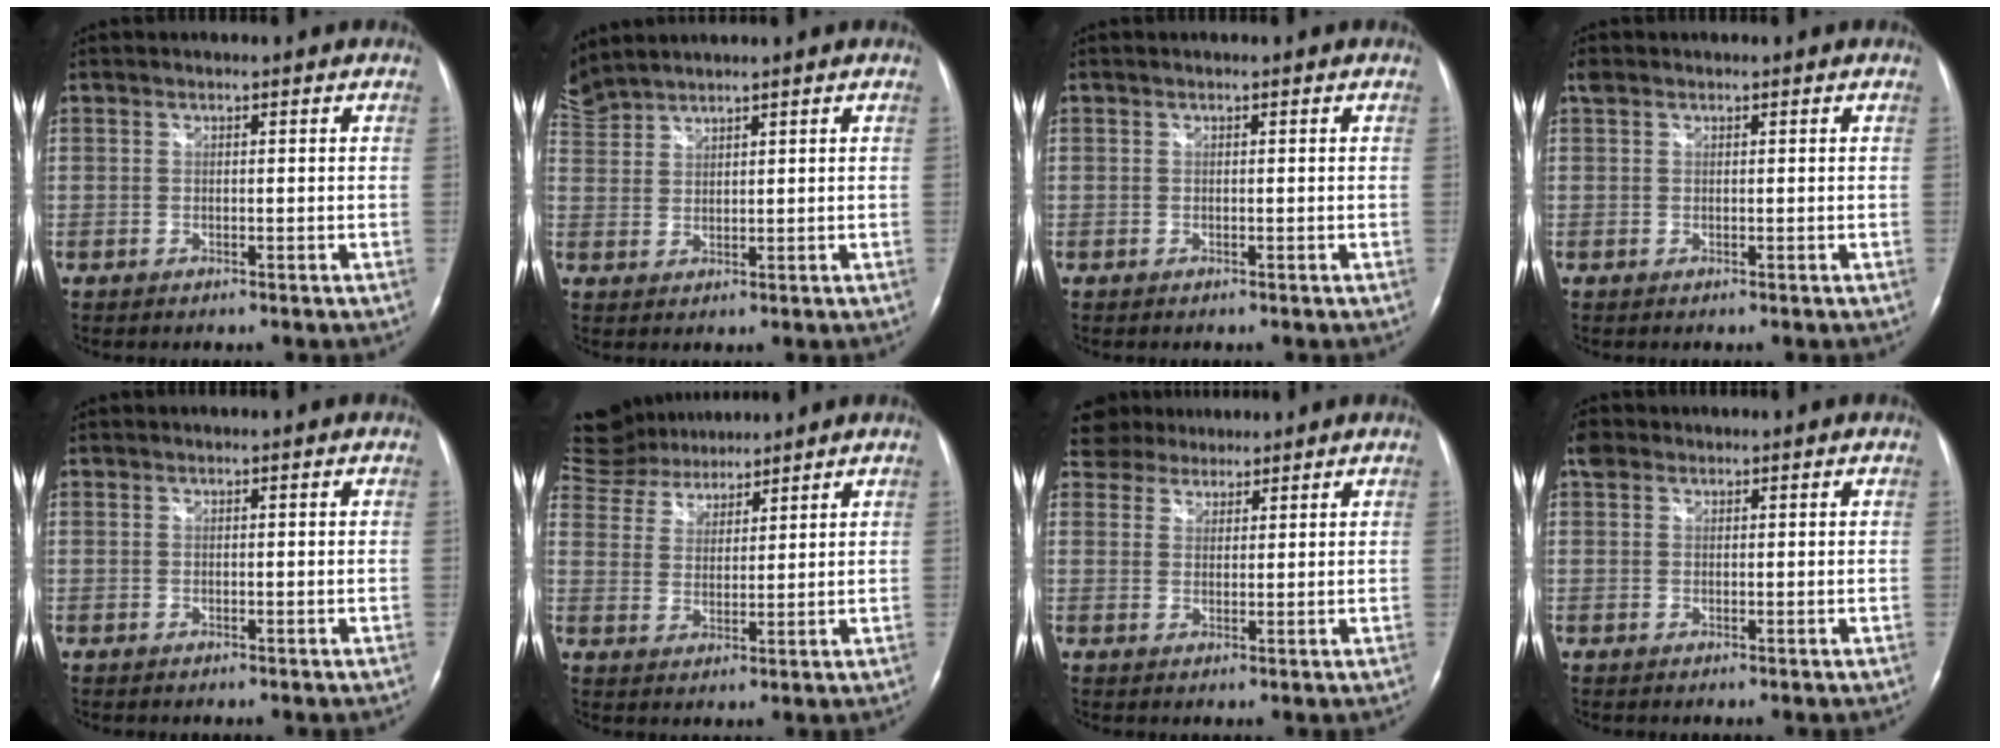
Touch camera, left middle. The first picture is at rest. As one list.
[{"total": 5.7, "force": [5.7, 0.7, 0.8], "torque": [-0.035, 0.015, 0.124]}, {"total": 0.0}, {"total": 1.2, "force": [0.8, 0.7, 0.4], "torque": [-0.016, 0.020, 0.017]}, {"total": 0.0}, {"total": 12.8, "force": [11.6, 4.5, 2.8], "torque": [-0.081, 0.038, 0.216]}, {"total": 4.7, "force": [4.3, 2.0, 0.4], "torque": [-0.012, 0.022, 0.078]}, {"total": 2.3, "force": [1.4, 1.7, 0.7], "torque": [-0.019, 0.022, 0.025]}]